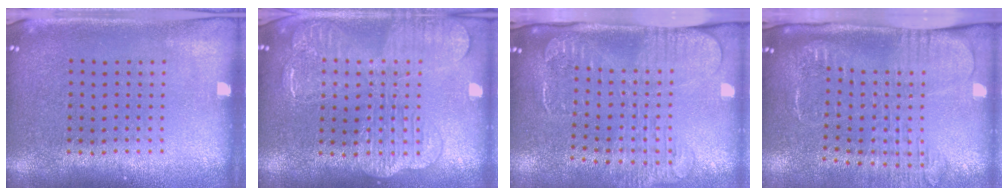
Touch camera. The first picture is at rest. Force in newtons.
{"total": 2.8, "press": 2.8, "slide": 0.6}
{"total": 2.7, "press": 2.0, "slide": 1.7}
{"total": 2.7, "press": 2.0, "slide": 1.7}